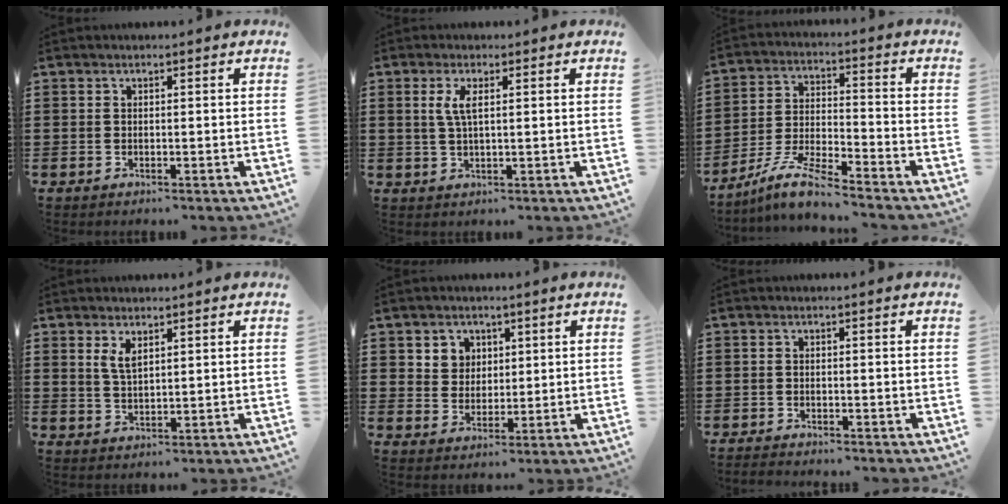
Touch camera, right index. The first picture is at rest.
{"total": 3.0, "force": [0.9, 0.7, 2.8], "torque": [-0.058, 0.005, 0.013]}
{"total": 7.4, "force": [-6.6, 0.4, 3.5], "torque": [-0.089, -0.006, -0.132]}
{"total": 2.8, "force": [1.6, 1.1, 2.0], "torque": [-0.043, 0.005, 0.027]}
{"total": 4.0, "force": [1.7, 3.6, 0.4], "torque": [-0.026, 0.014, 0.031]}
{"total": 1.4, "force": [-1.4, 0.1, -0.1], "torque": [-0.002, 0.000, -0.030]}